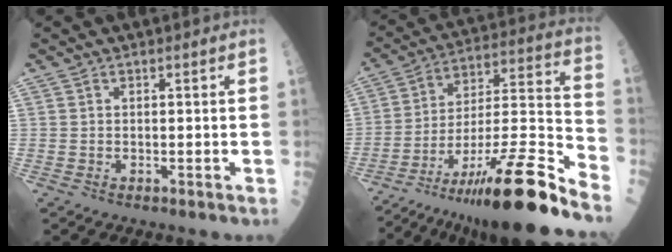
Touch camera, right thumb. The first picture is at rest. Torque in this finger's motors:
{"motor_torque": [3.33, 1.36, 1.56, -1.22, 0.46]}